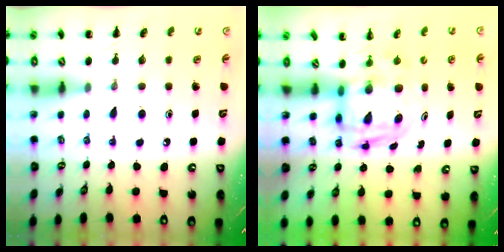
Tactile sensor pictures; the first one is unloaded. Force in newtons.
{"total": 2.7, "press": 2.6, "slide": 0.5}